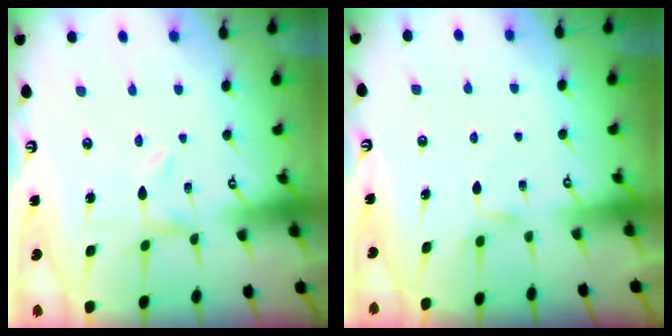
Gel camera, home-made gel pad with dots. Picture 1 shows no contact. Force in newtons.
{"total": 3.0, "press": 3.0, "slide": 0.5}